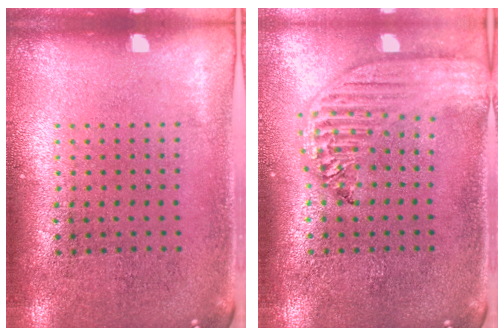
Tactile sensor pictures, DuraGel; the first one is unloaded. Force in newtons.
{"total": 2.4, "press": 2.1, "slide": 1.3}